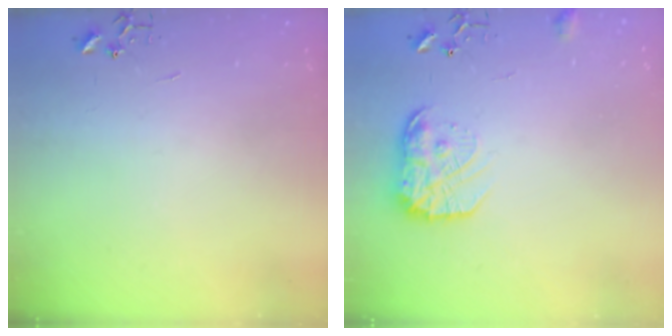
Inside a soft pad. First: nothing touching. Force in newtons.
{"total": 14.3, "press": 14.3, "slide": 0.9}